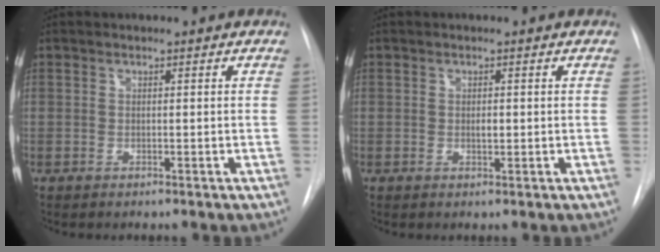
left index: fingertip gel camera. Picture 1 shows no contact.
{"total": 0.8, "force": [-0.2, 0.3, 0.7], "torque": [-0.011, -0.006, -0.003]}